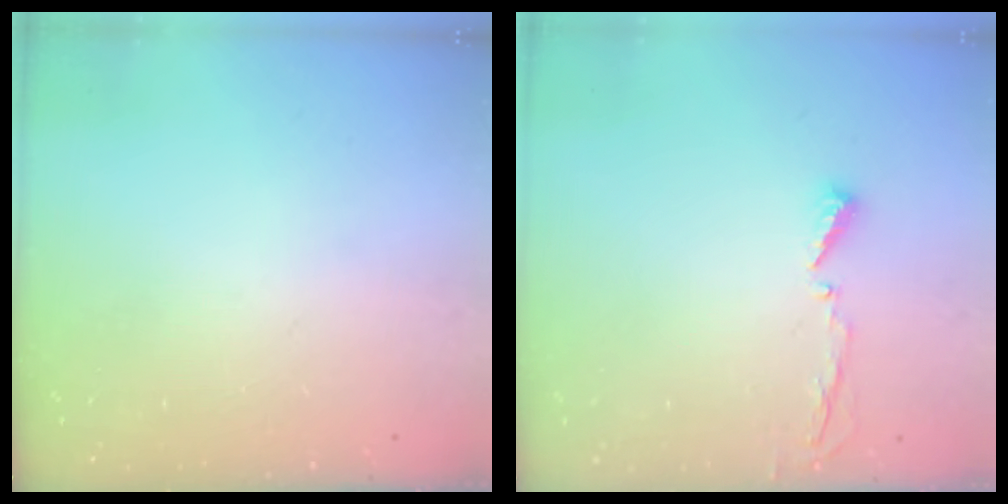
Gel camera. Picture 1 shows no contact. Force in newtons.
{"total": 3.6, "press": 3.6, "slide": 0.4}